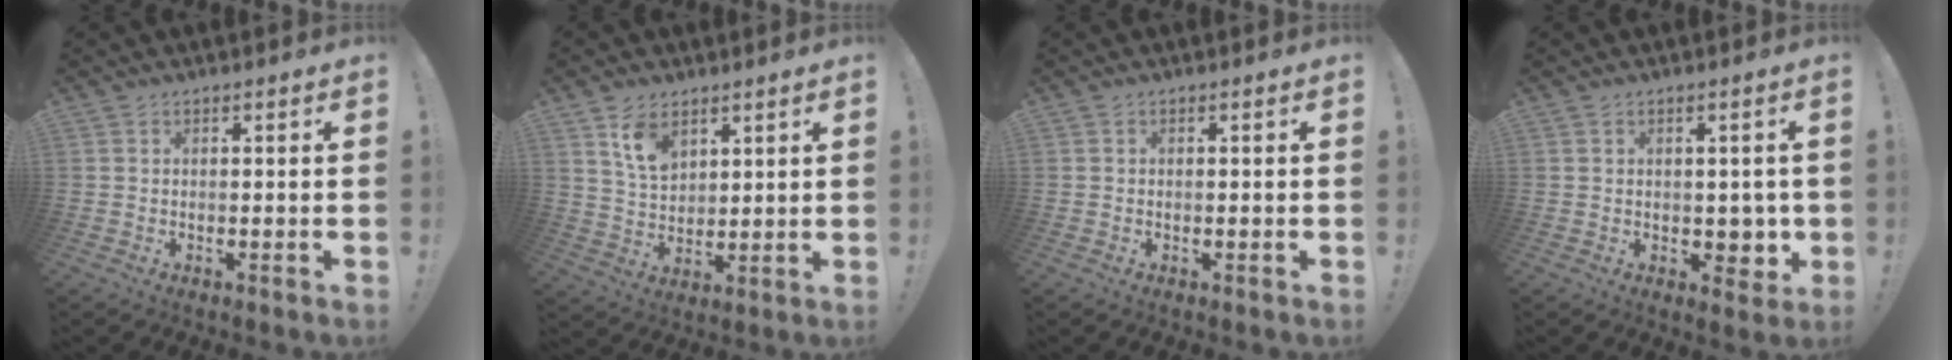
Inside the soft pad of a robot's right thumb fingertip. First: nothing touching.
{"total": 9.3, "force": [5.6, 5.8, 4.6], "torque": [-0.073, -0.024, 0.107]}
{"total": 0.0}
{"total": 4.5, "force": [0.5, 3.9, 2.2], "torque": [-0.008, -0.006, 0.010]}